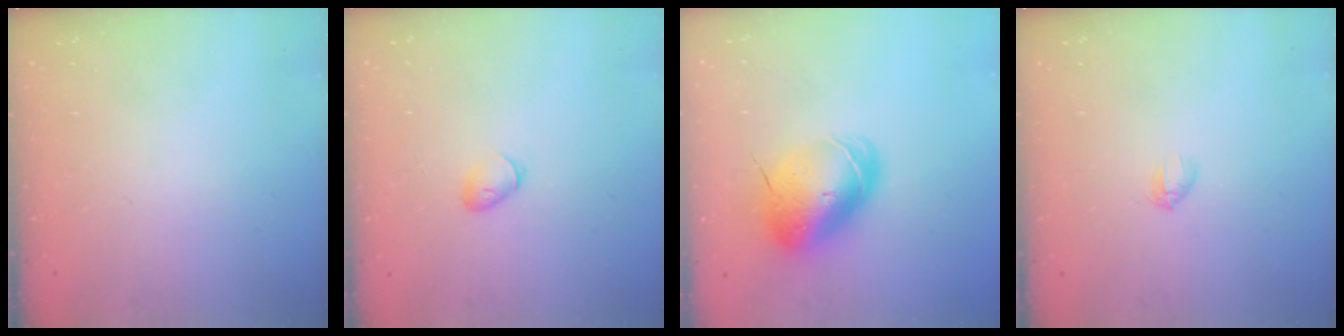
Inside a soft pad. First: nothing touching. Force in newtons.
{"total": 5.0, "press": 4.9, "slide": 1.2}
{"total": 12.1, "press": 11.9, "slide": 2.2}
{"total": 3.2, "press": 3.1, "slide": 0.9}